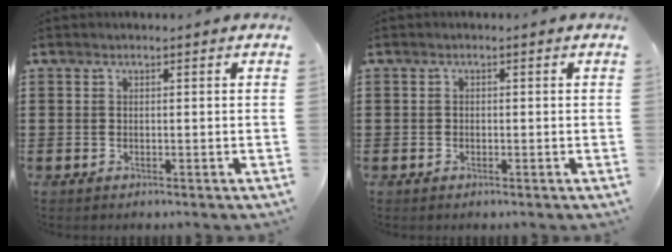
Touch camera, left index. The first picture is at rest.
{"total": 0.5, "force": [-0.3, 0.4, 0.2], "torque": [-0.006, 0.000, -0.006]}